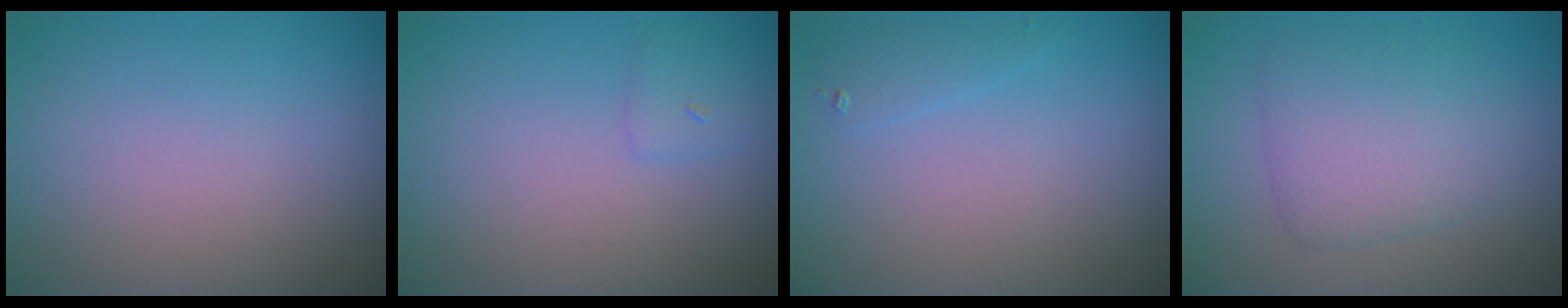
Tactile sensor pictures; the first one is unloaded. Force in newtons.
{"total": 0.5, "press": 0.5, "slide": 0.0}
{"total": 1.1, "press": 1.1, "slide": 0.1}
{"total": 4.2, "press": 4.2, "slide": 0.1}